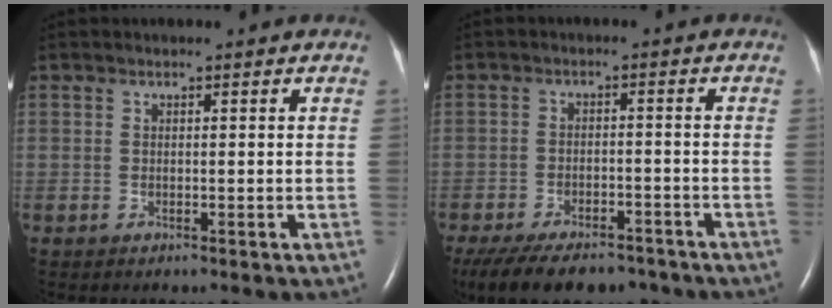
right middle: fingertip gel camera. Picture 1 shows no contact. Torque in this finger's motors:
{"motor_torque": [0.24, -0.21, 0.17, 0.06]}